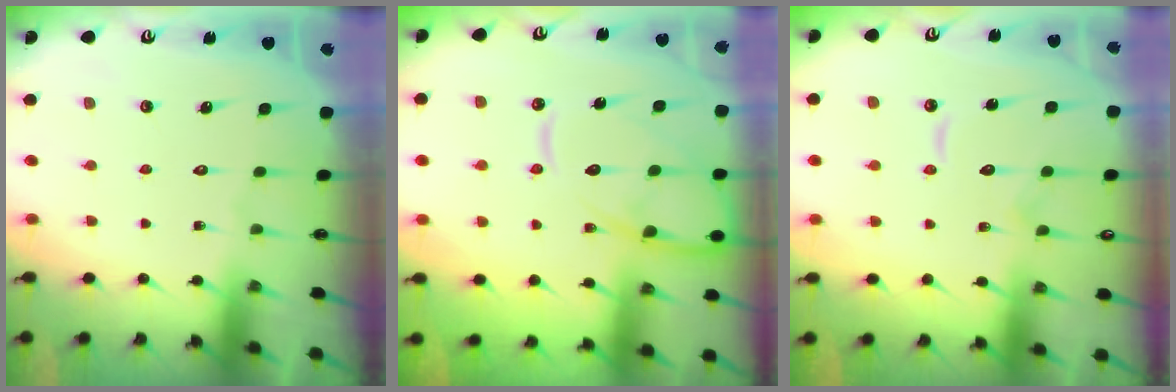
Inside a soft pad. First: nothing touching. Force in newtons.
{"total": 11.5, "press": 11.4, "slide": 1.2}
{"total": 8.3, "press": 8.3, "slide": 0.6}